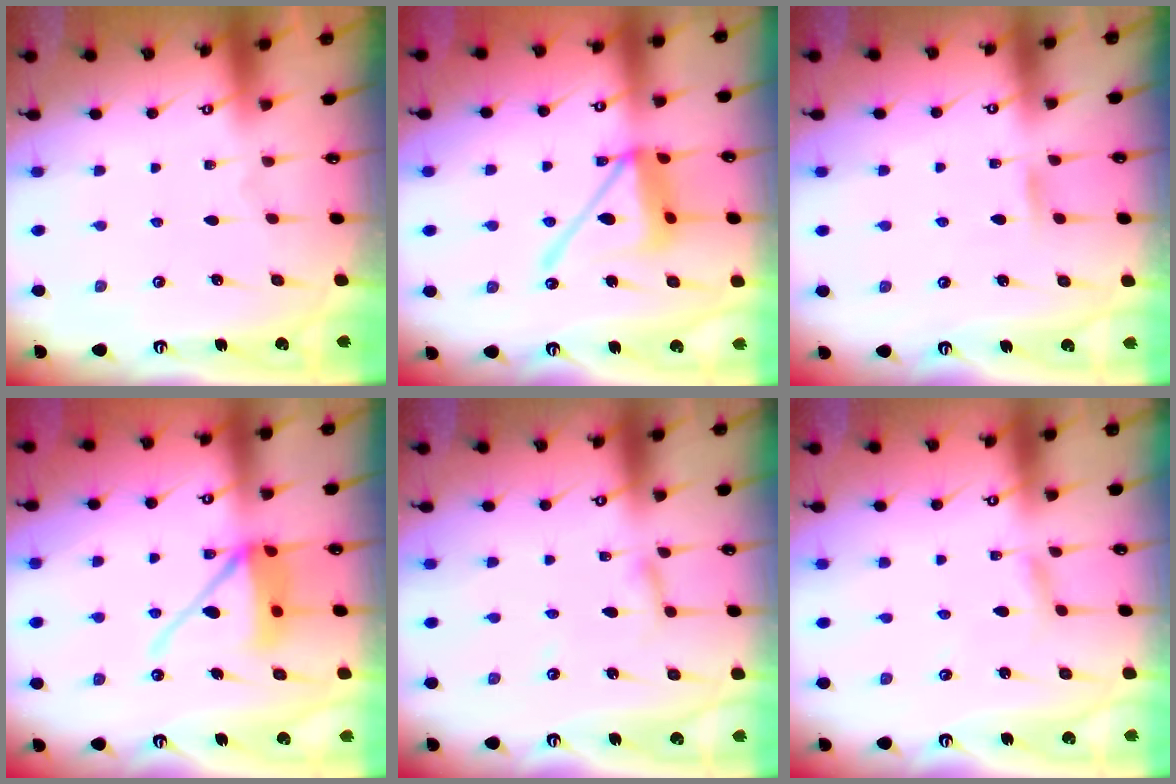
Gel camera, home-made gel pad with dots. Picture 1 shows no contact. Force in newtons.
{"total": 14.5, "press": 14.4, "slide": 1.6}
{"total": 5.0, "press": 4.9, "slide": 0.6}
{"total": 12.4, "press": 12.2, "slide": 2.2}
{"total": 2.7, "press": 2.7, "slide": 0.2}
{"total": 3.0, "press": 3.0, "slide": 0.3}